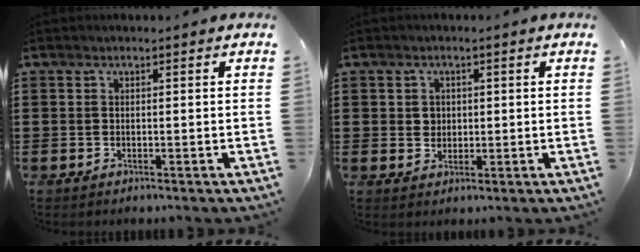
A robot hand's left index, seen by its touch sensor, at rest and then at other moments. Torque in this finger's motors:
{"motor_torque": [0.32, 0.23, 0.19, 0.01]}